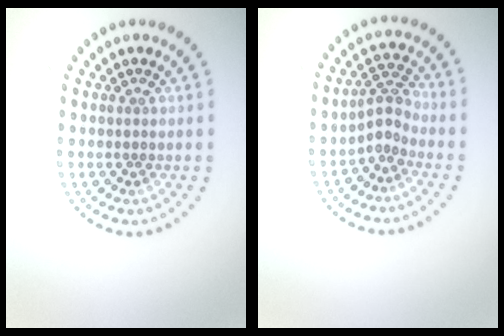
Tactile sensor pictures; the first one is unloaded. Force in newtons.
{"total": 2.2, "press": 1.4, "slide": 1.7}